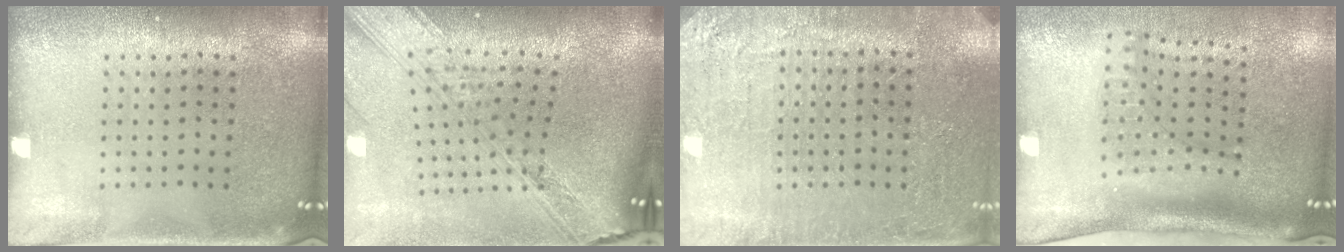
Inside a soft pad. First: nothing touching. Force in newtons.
{"total": 4.1, "press": 2.9, "slide": 2.8}
{"total": 2.8, "press": 2.8, "slide": 0.3}
{"total": 2.3, "press": 1.6, "slide": 1.6}